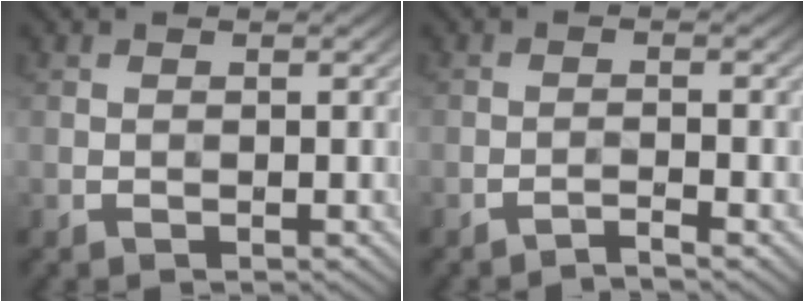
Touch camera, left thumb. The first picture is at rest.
{"total": 1.9, "force": [-1.5, 0.1, 1.2], "torque": [-0.010, 0.006, -0.040]}